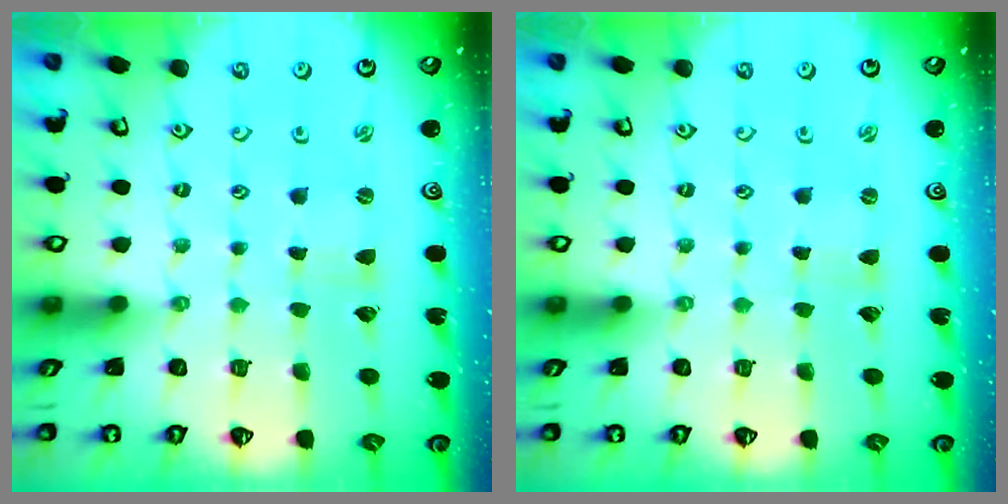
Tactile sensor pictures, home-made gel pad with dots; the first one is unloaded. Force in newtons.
{"total": 0.0}